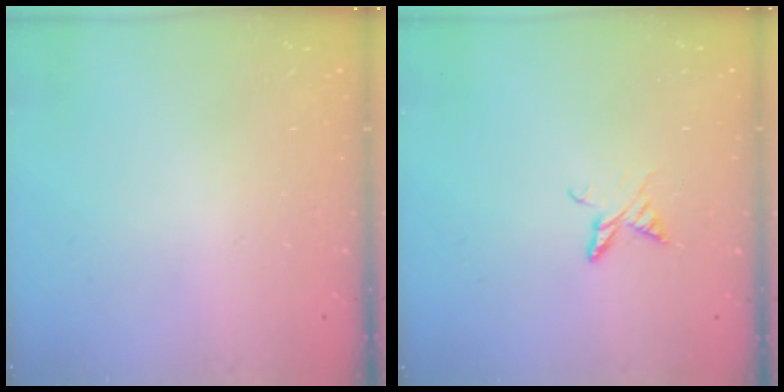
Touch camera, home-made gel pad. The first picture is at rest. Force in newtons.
{"total": 5.7, "press": 5.6, "slide": 0.7}